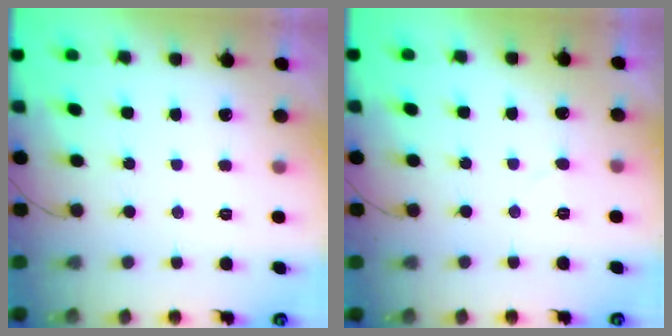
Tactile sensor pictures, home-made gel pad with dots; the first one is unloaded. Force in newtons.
{"total": 2.9, "press": 2.9, "slide": 0.2}